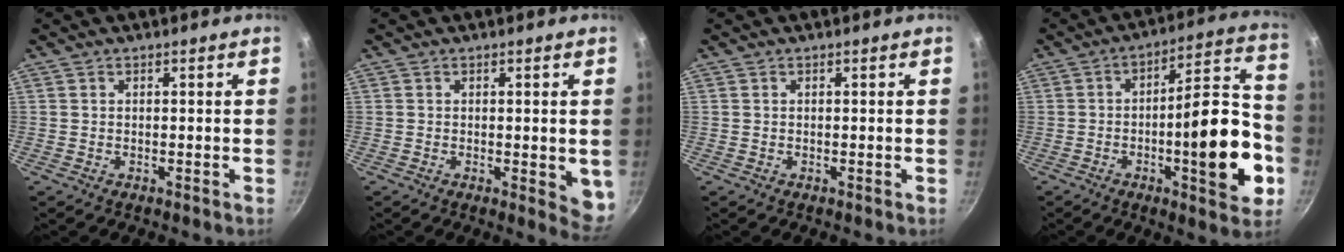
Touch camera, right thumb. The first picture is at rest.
{"total": 5.3, "force": [-0.3, 2.1, 4.8], "torque": [-0.054, -0.014, -0.003]}
{"total": 0.0}
{"total": 20.0, "force": [-5.3, 6.2, 18.3], "torque": [-0.229, 0.039, -0.082]}